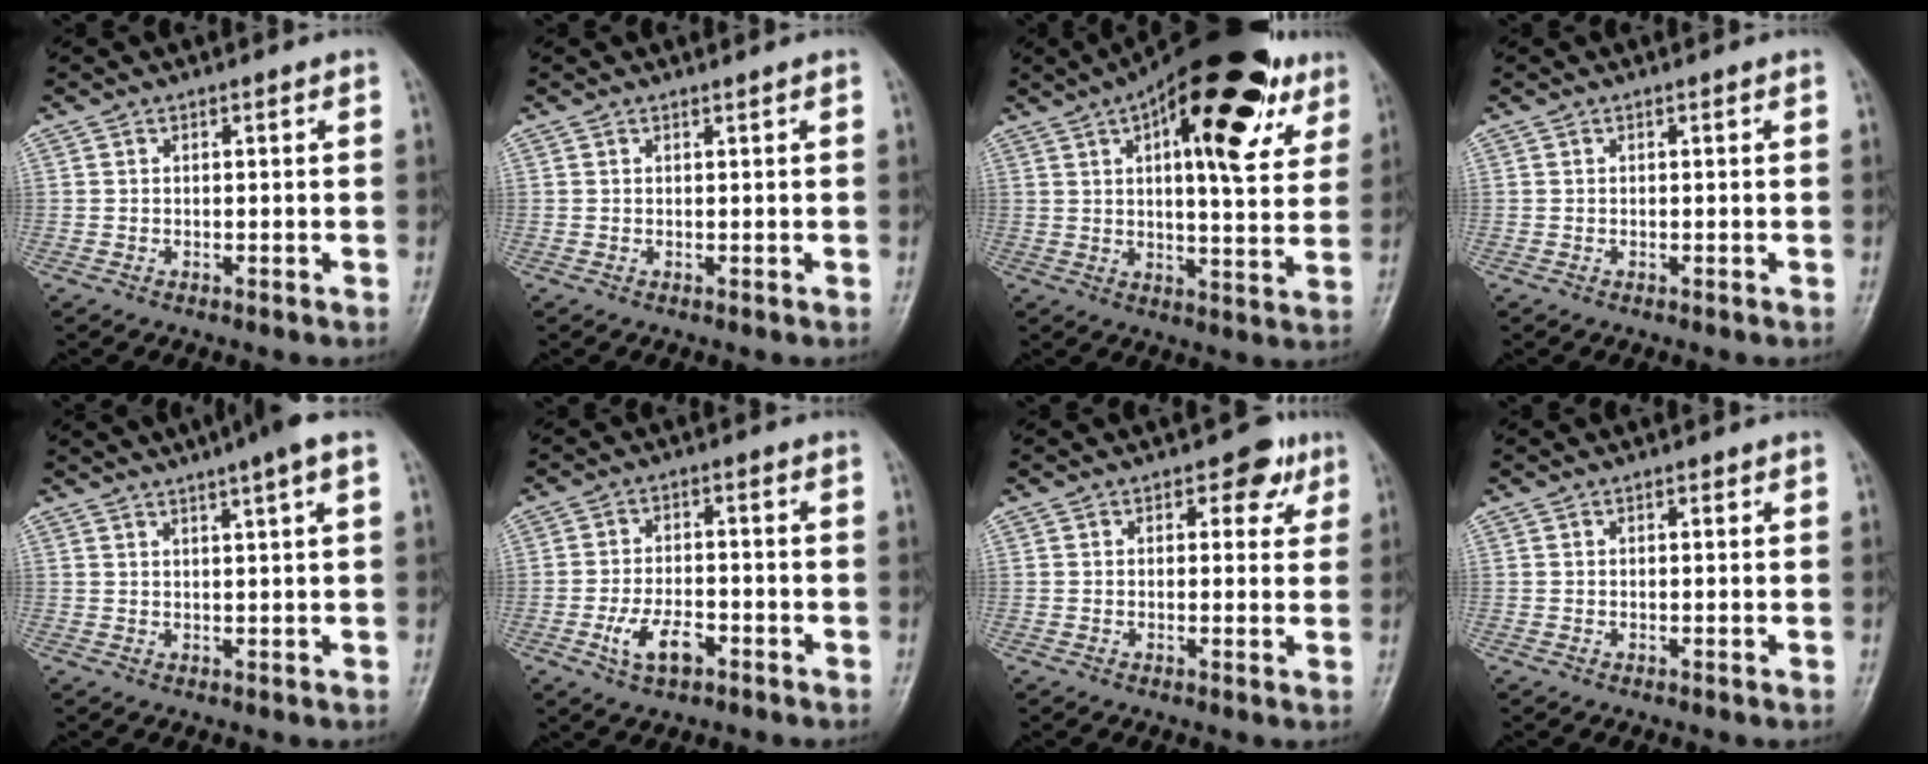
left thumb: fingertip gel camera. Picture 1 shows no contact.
{"total": 0.0}
{"total": 24.6, "force": [11.1, 9.6, 19.8], "torque": [-0.255, -0.004, 0.156]}
{"total": 0.0}
{"total": 6.6, "force": [4.1, 0.2, 5.1], "torque": [-0.073, 0.016, 0.060]}
{"total": 6.8, "force": [-3.1, 3.6, 4.9], "torque": [-0.086, 0.019, -0.056]}
{"total": 5.2, "force": [2.3, 3.2, 3.4], "torque": [-0.005, -0.002, 0.019]}
{"total": 0.9, "force": [0.3, 0.6, 0.7], "torque": [-0.004, 0.003, 0.002]}